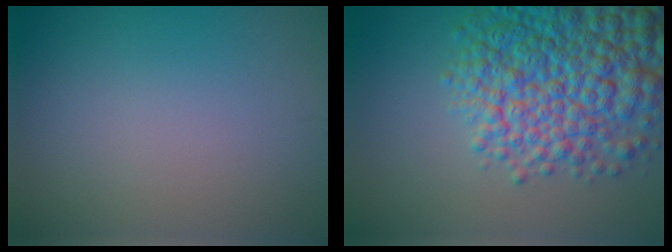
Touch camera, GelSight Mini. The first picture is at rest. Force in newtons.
{"total": 9.7, "press": 9.7, "slide": 0.3}